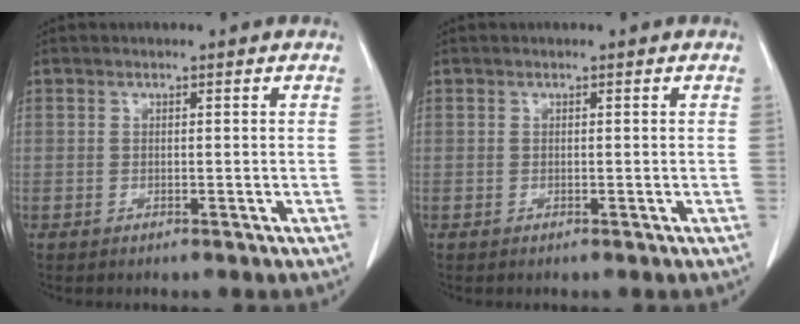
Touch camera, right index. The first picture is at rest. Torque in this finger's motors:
{"motor_torque": [0.00, 0.00, 0.00, 0.00]}